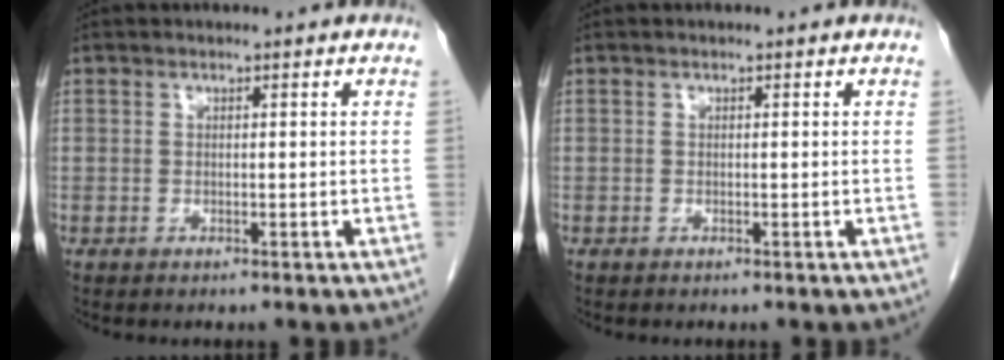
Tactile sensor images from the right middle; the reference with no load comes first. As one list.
[{"total": 0.0}]